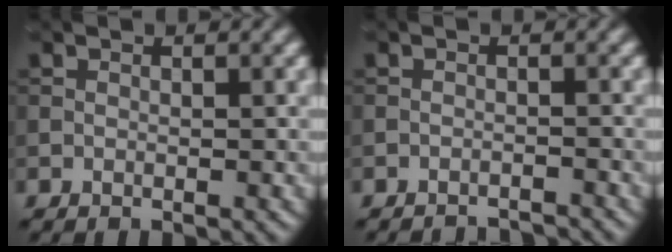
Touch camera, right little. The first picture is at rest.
{"total": 3.6, "force": [-3.5, 0.4, 0.7], "torque": [-0.006, 0.003, -0.049]}